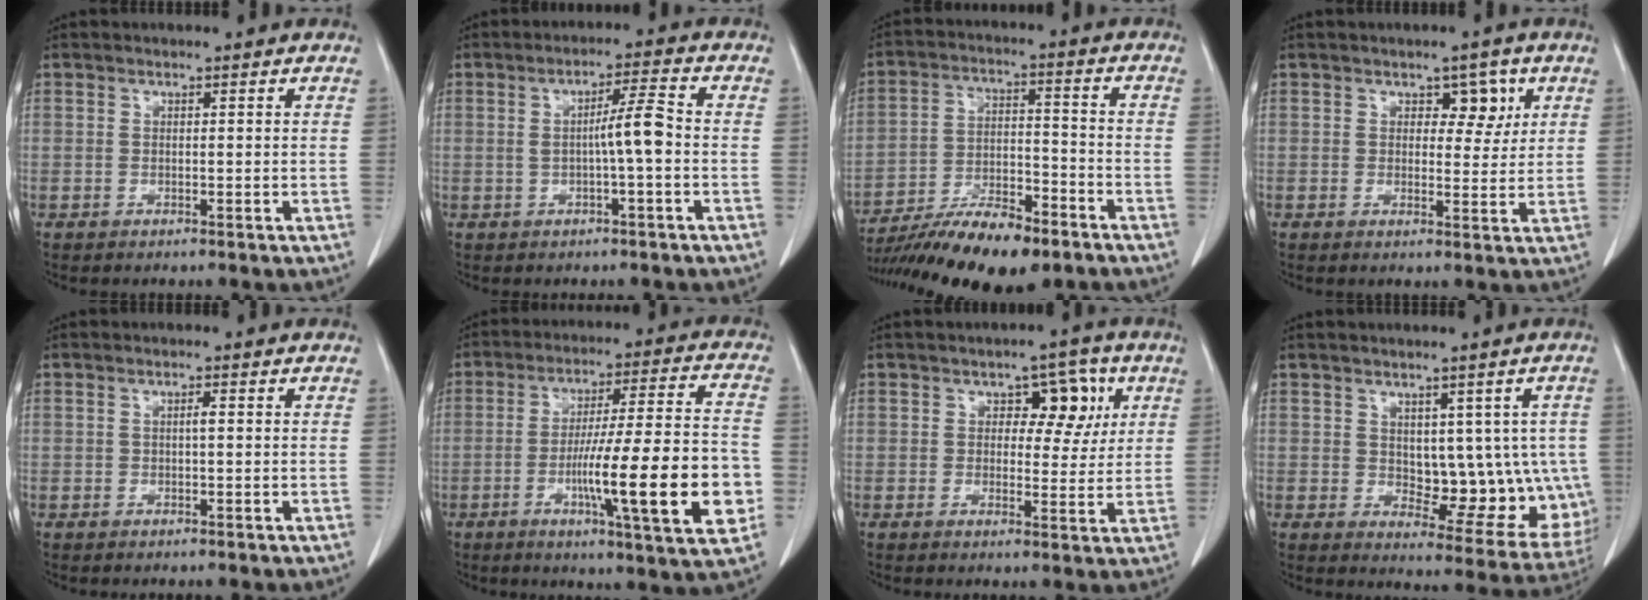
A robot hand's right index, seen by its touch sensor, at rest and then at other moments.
{"total": 5.0, "force": [-0.5, -0.1, 5.0], "torque": [-0.081, 0.008, -0.009]}
{"total": 15.1, "force": [-11.6, 3.7, 9.0], "torque": [-0.158, -0.007, -0.199]}
{"total": 3.8, "force": [1.7, 2.2, 2.6], "torque": [-0.024, 0.003, 0.024]}
{"total": 0.7, "force": [0.0, 0.0, 0.7], "torque": [-0.013, 0.001, 0.001]}
{"total": 19.3, "force": [-5.0, 1.1, 18.6], "torque": [-0.263, -0.001, -0.072]}
{"total": 6.3, "force": [2.2, 3.6, 4.7], "torque": [-0.047, 0.014, 0.029]}
{"total": 11.9, "force": [0.7, 6.4, 10.0], "torque": [-0.104, 0.006, 0.029]}